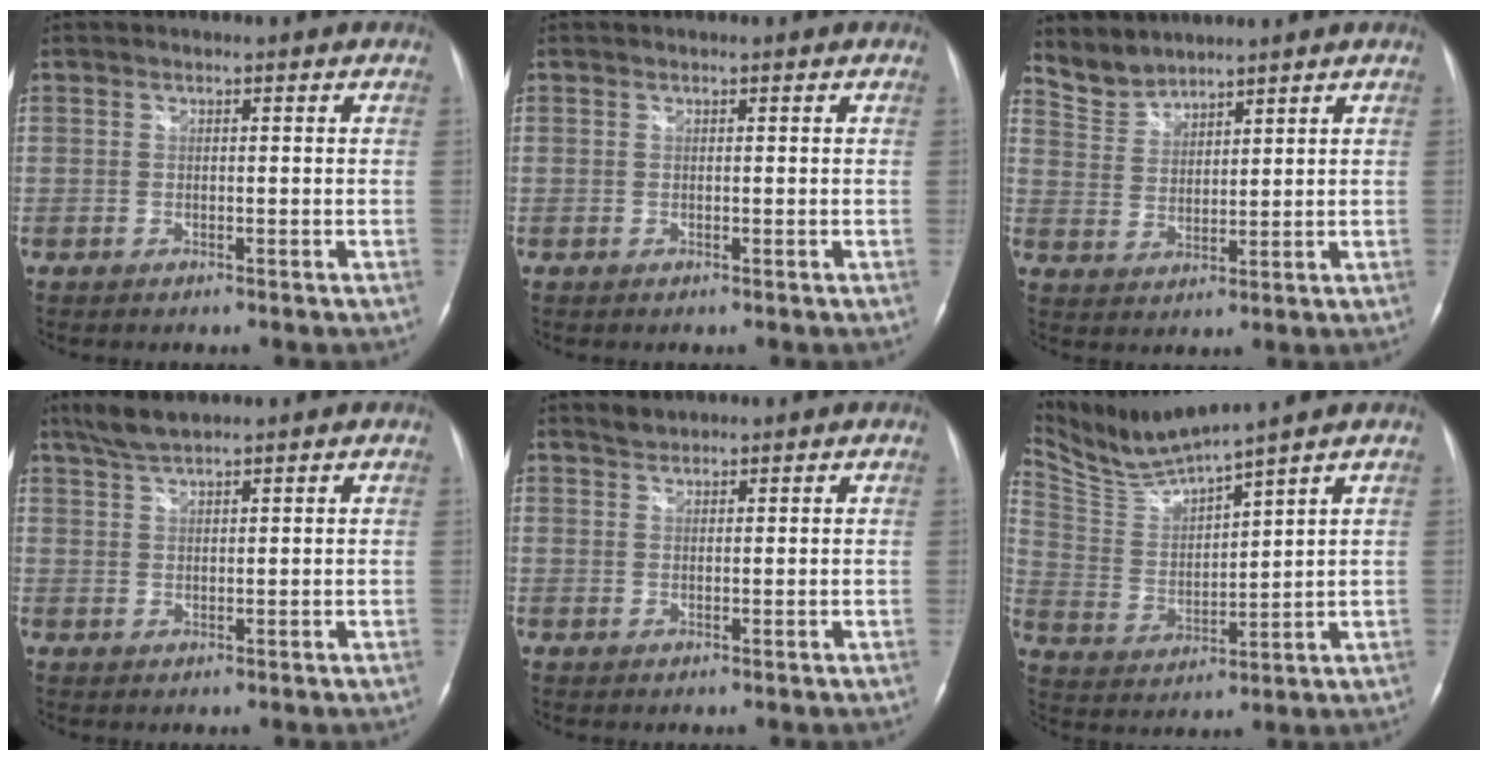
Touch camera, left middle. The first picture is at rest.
{"total": 0.0}
{"total": 4.7, "force": [4.6, 0.9, -0.3], "torque": [-0.002, 0.011, 0.105]}
{"total": 3.9, "force": [3.4, 0.3, 1.9], "torque": [-0.046, 0.007, 0.068]}
{"total": 1.5, "force": [1.4, 0.5, 0.0], "torque": [-0.003, 0.002, 0.025]}
{"total": 8.6, "force": [8.1, -1.5, 2.4], "torque": [-0.069, -0.008, 0.174]}